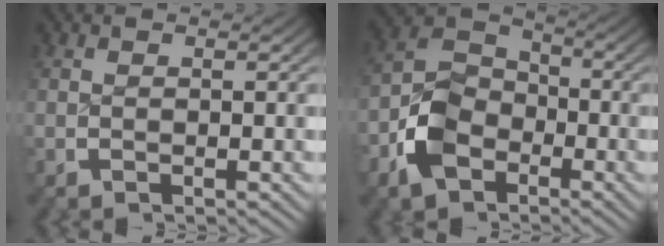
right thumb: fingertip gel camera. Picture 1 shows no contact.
{"total": 6.9, "force": [-2.5, 5.2, 3.7], "torque": [-0.062, -0.003, -0.047]}